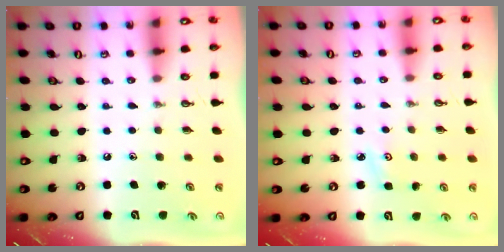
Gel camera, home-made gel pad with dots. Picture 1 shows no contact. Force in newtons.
{"total": 2.7, "press": 2.6, "slide": 0.4}